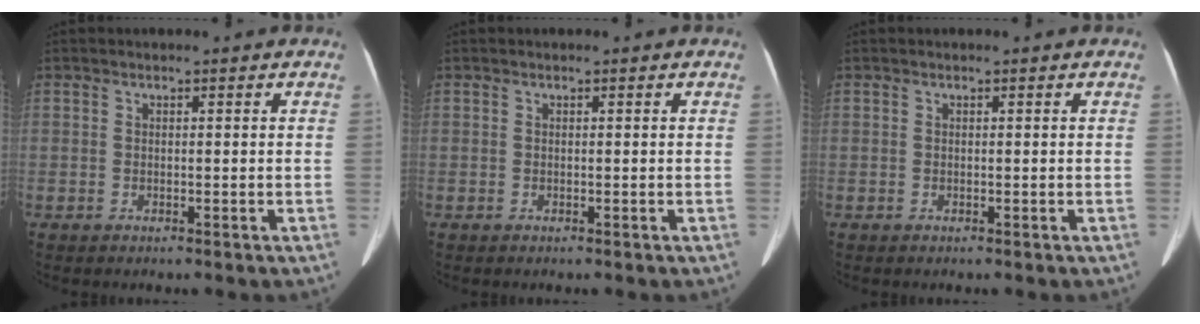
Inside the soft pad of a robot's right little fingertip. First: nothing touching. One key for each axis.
{"total": 0.0}
{"total": 0.0}